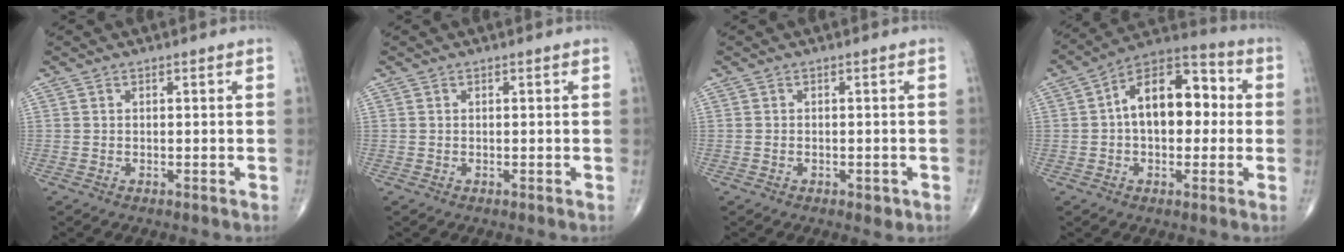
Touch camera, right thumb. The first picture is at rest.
{"total": 0.0}
{"total": 1.7, "force": [-0.7, 1.0, 1.2], "torque": [-0.015, 0.005, -0.005]}
{"total": 15.1, "force": [1.1, 9.0, 12.0], "torque": [-0.155, 0.040, 0.004]}